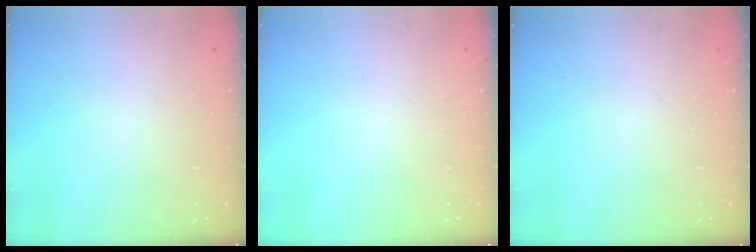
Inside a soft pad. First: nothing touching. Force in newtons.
{"total": 0.0}
{"total": 0.0}